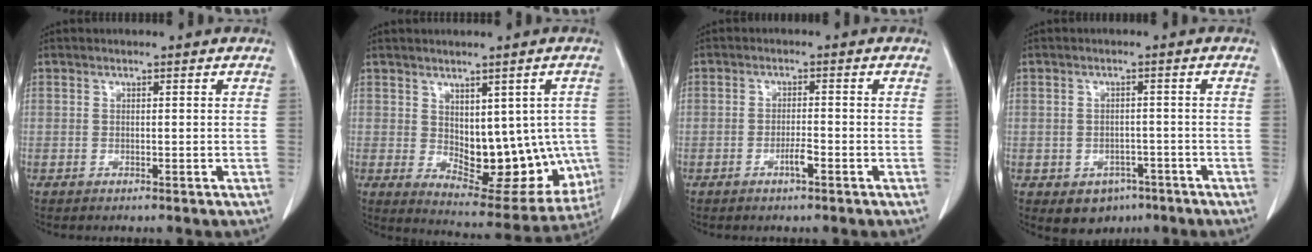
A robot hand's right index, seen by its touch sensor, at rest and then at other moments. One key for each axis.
{"total": 14.3, "fx": -0.8, "fy": 7.6, "fz": 12.2, "tx": -0.144, "ty": -0.004, "tz": 0.012}
{"total": 2.2, "fx": -1.2, "fy": 0.3, "fz": 1.8, "tx": -0.032, "ty": 0.000, "tz": -0.021}
{"total": 4.8, "fx": -2.6, "fy": 3.6, "fz": 1.6, "tx": -0.014, "ty": 0.005, "tz": -0.027}